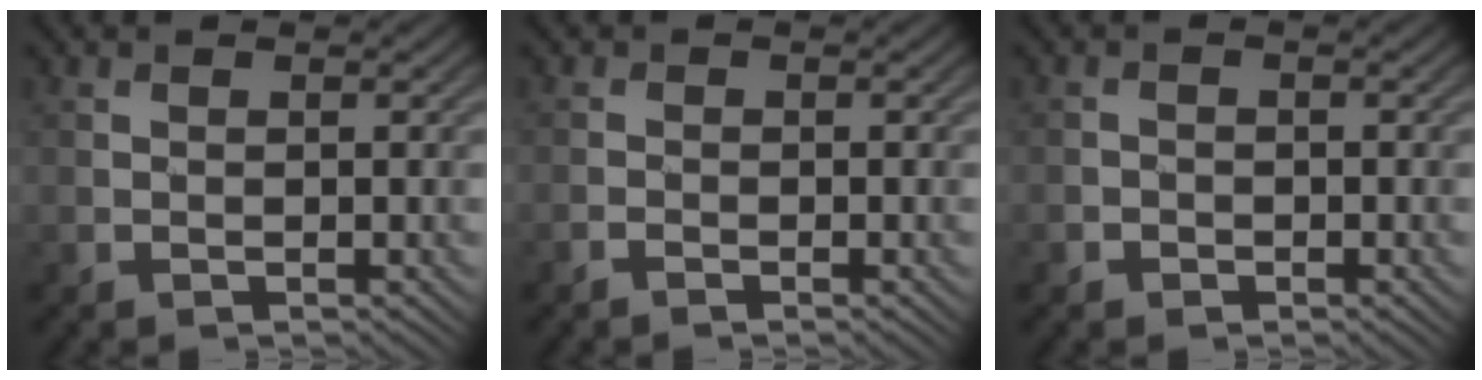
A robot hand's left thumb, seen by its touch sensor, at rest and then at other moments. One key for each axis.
{"total": 1.2, "fx": -0.9, "fy": 0.7, "fz": 0.3, "tx": -0.009, "ty": -0.002, "tz": -0.022}
{"total": 1.1, "fx": -0.7, "fy": 0.8, "fz": 0.1, "tx": 0.001, "ty": -0.004, "tz": -0.014}